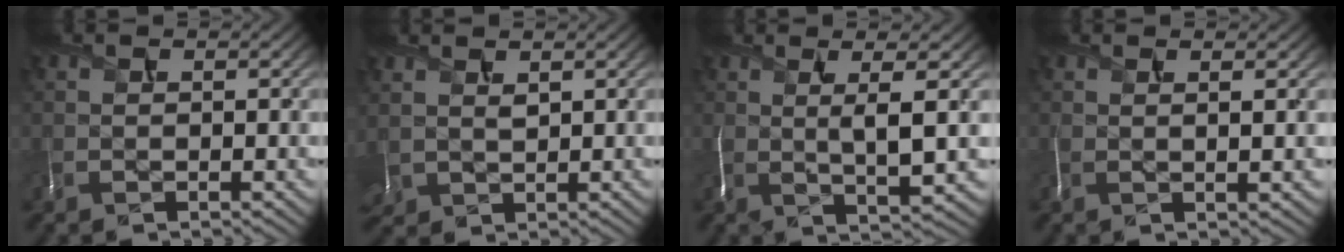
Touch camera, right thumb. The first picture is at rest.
{"total": 2.4, "force": [1.8, 1.3, 1.0], "torque": [-0.041, 0.004, 0.044]}
{"total": 5.8, "force": [1.2, 1.0, 5.6], "torque": [-0.094, 0.008, 0.023]}
{"total": 1.8, "force": [0.7, 0.2, 1.6], "torque": [-0.024, 0.008, 0.009]}